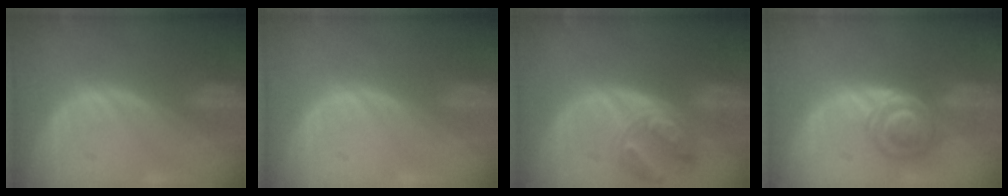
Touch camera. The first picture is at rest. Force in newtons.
{"total": 0.0}
{"total": 7.6, "press": 6.6, "slide": 3.7}
{"total": 6.8, "press": 5.9, "slide": 3.5}